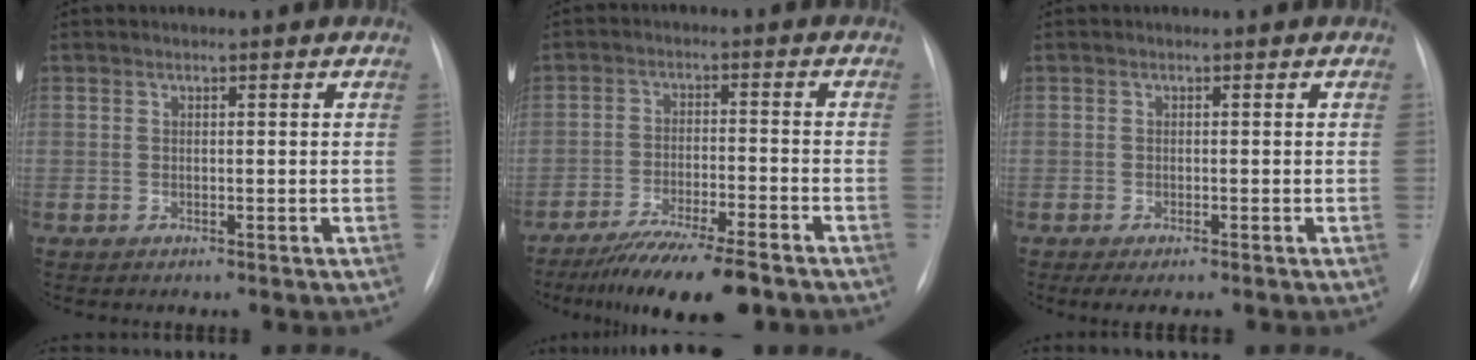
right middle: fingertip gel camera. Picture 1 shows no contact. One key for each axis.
{"total": 11.8, "fx": -9.3, "fy": 1.2, "fz": 7.1, "tx": -0.113, "ty": -0.029, "tz": -0.149}
{"total": 2.9, "fx": -2.1, "fy": 0.5, "fz": 2.0, "tx": -0.029, "ty": -0.009, "tz": -0.028}